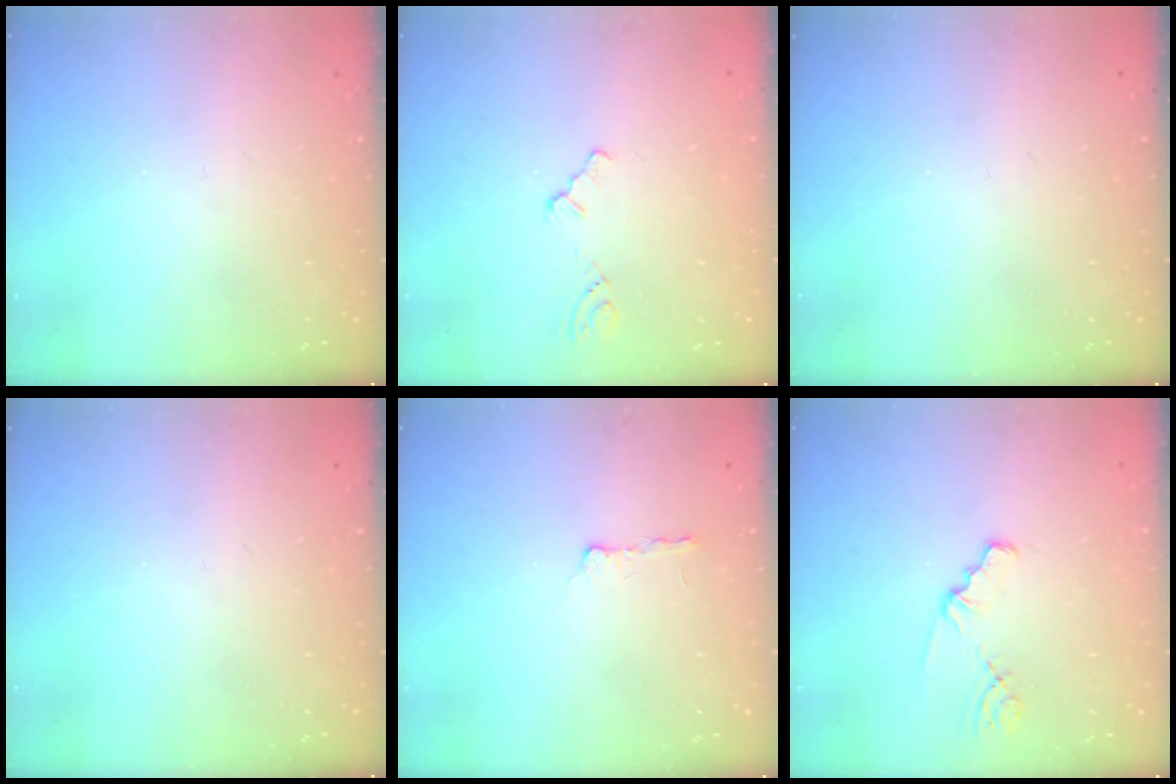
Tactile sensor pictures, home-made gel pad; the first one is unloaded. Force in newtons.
{"total": 1.3, "press": 1.3, "slide": 0.3}
{"total": 0.0}
{"total": 0.0}
{"total": 2.4, "press": 2.3, "slide": 0.4}
{"total": 1.6, "press": 1.6, "slide": 0.1}